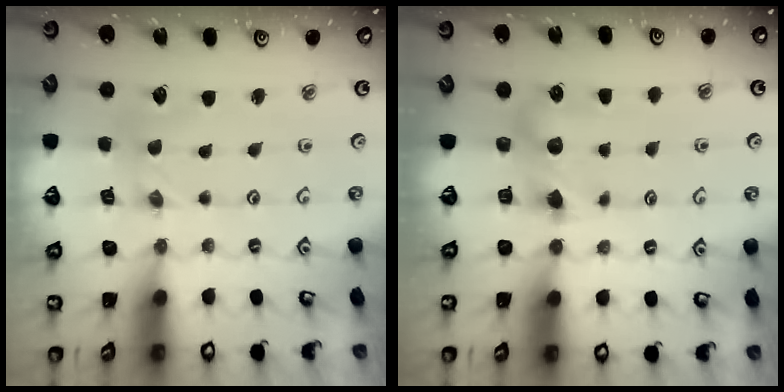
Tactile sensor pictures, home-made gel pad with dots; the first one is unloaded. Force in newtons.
{"total": 6.6, "press": 6.6, "slide": 0.2}